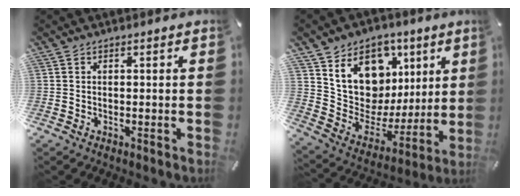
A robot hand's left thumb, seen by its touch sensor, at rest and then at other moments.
{"total": 14.1, "force": [6.1, 11.8, 4.8], "torque": [-0.077, -0.050, 0.122]}